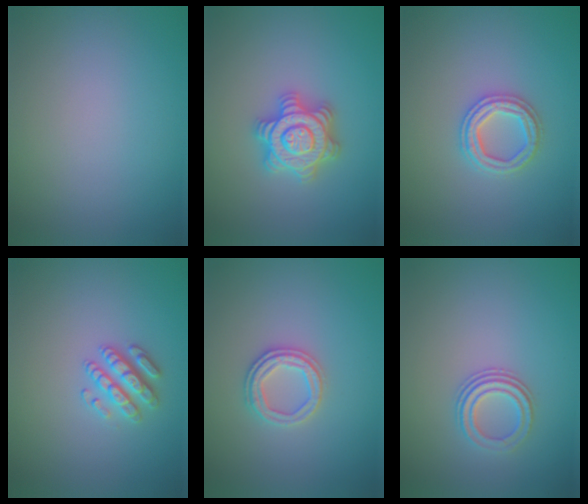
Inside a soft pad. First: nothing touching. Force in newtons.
{"total": 4.8, "press": 4.8, "slide": 0.6}
{"total": 2.7, "press": 2.6, "slide": 0.7}
{"total": 2.6, "press": 2.6, "slide": 0.6}
{"total": 2.5, "press": 2.4, "slide": 0.6}
{"total": 2.8, "press": 2.2, "slide": 1.7}